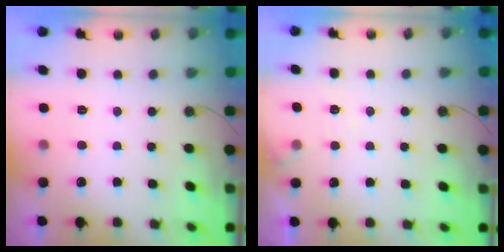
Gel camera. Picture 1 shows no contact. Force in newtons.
{"total": 4.1, "press": 4.0, "slide": 0.7}